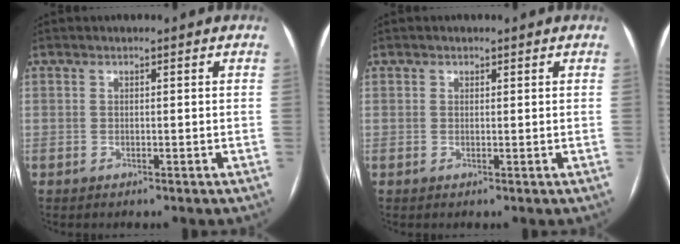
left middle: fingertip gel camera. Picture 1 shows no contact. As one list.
[{"total": 0.5, "force": [0.3, 0.4, 0.0], "torque": [0.004, 0.000, 0.002]}]